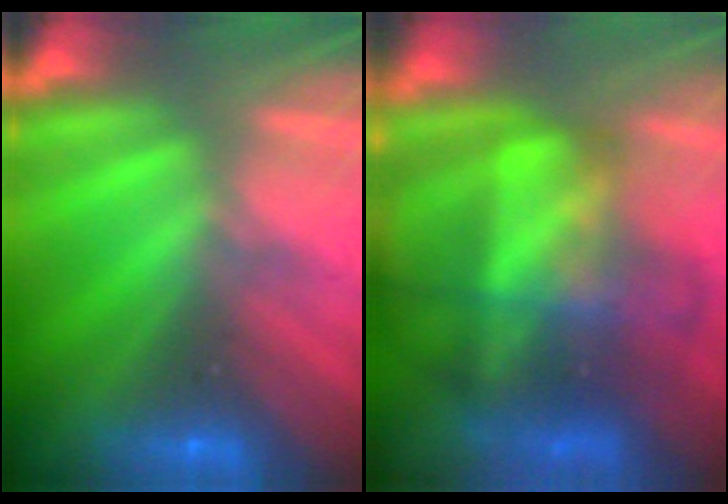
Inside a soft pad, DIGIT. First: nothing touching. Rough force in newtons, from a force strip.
{"total": 7.9}